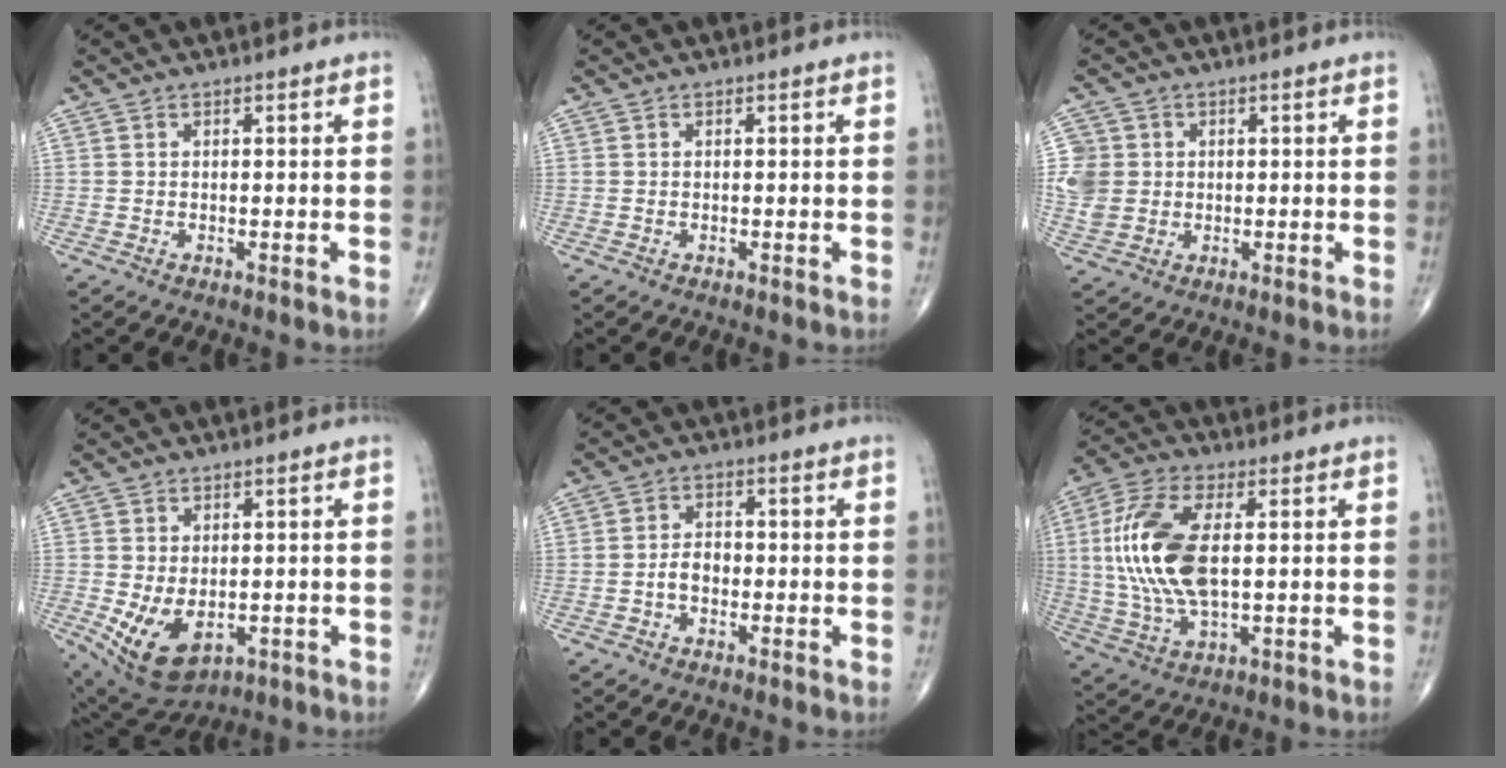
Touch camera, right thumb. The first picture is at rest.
{"total": 0.0}
{"total": 8.3, "force": [0.7, 7.6, 3.1], "torque": [-0.066, 0.010, 0.022]}
{"total": 9.8, "force": [-2.1, 6.1, 7.4], "torque": [-0.123, -0.011, -0.015]}
{"total": 3.3, "force": [-1.0, 2.2, 2.2], "torque": [-0.030, 0.014, -0.024]}
{"total": 16.1, "force": [1.5, 7.5, 14.2], "torque": [-0.309, 0.000, 0.030]}